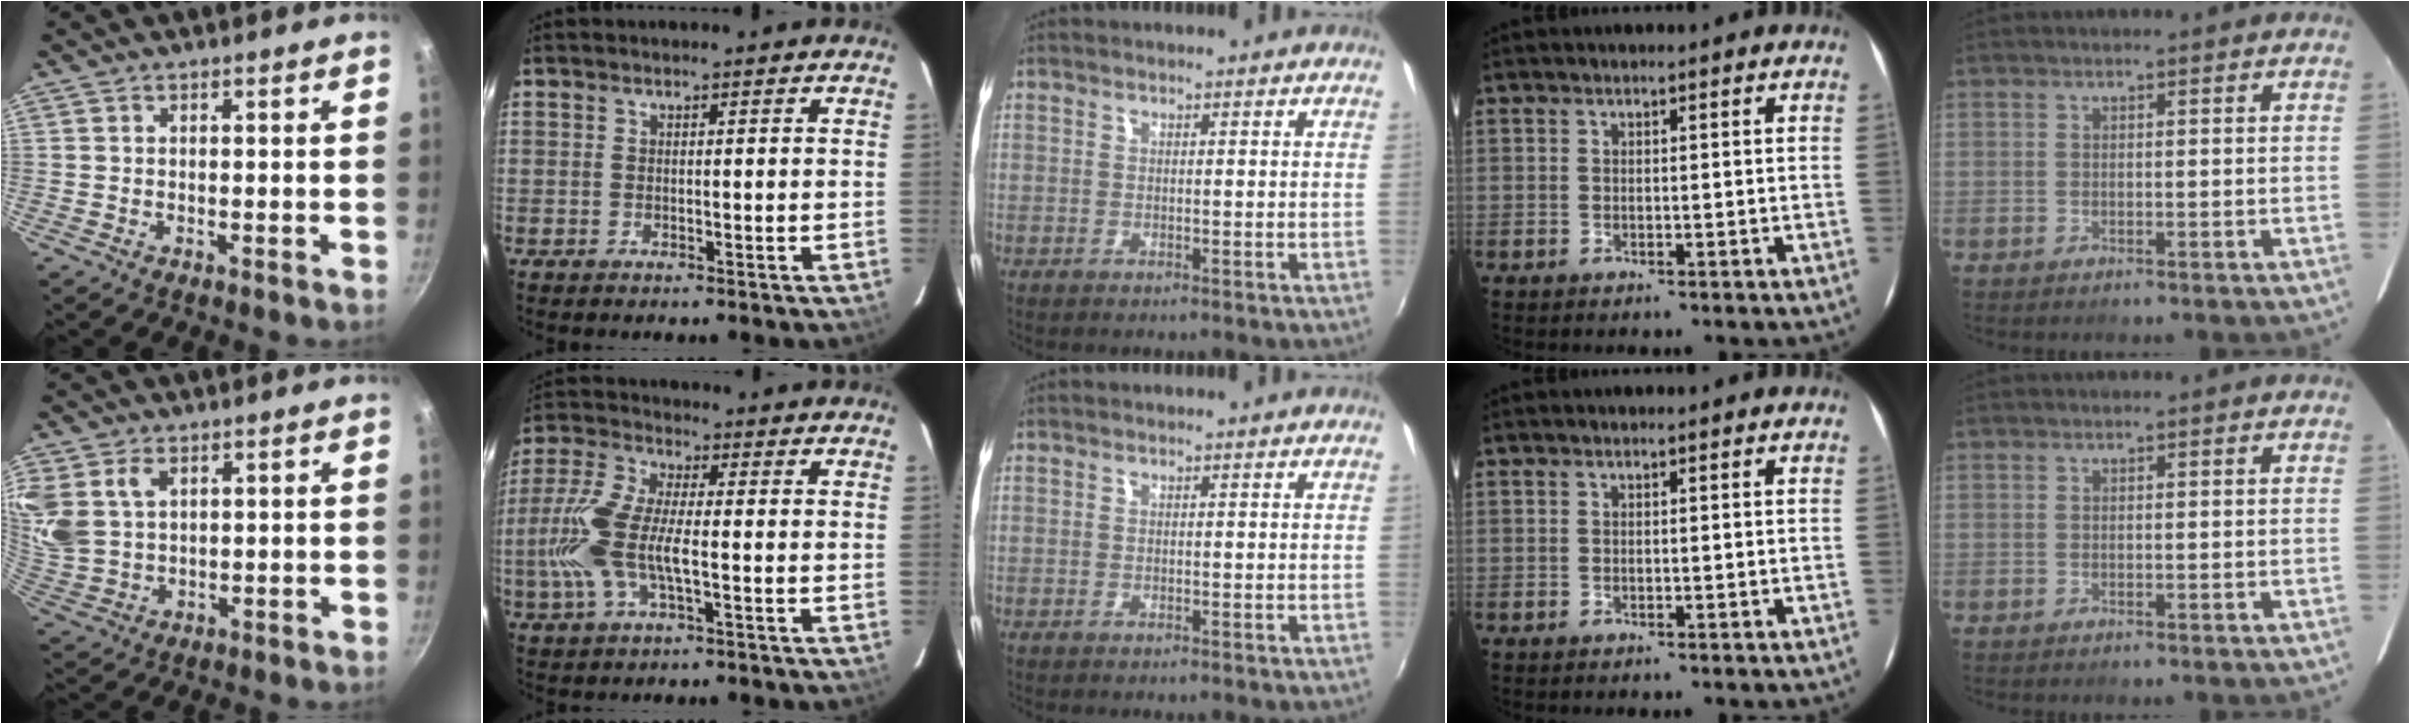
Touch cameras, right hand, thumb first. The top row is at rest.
{"thumb": {"total": 11.3, "force": [4.3, 8.1, 6.5], "torque": [-0.140, -0.007, 0.098]}, "index": {"total": 12.2, "force": [-2.1, 3.8, 11.4], "torque": [-0.259, 0.003, -0.046]}}